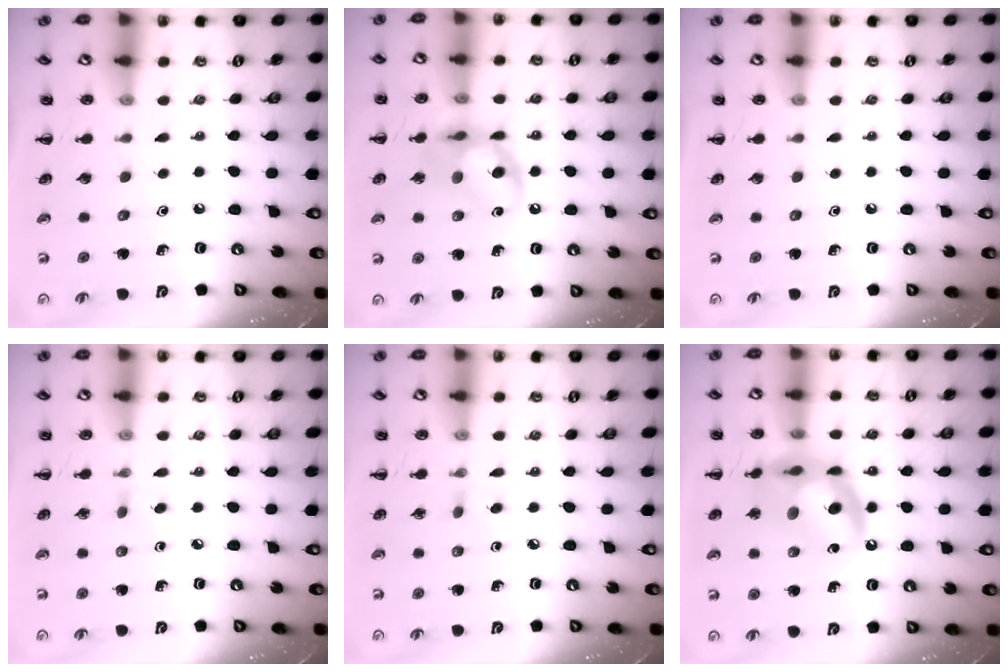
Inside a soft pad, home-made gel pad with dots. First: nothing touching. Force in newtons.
{"total": 13.3, "press": 13.1, "slide": 2.5}
{"total": 0.0}
{"total": 2.1, "press": 1.8, "slide": 1.0}
{"total": 2.1, "press": 1.8, "slide": 1.0}
{"total": 14.1, "press": 13.7, "slide": 3.3}